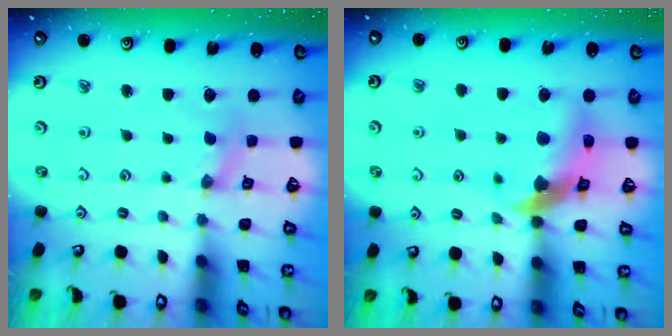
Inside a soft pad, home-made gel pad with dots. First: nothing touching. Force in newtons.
{"total": 12.9, "press": 12.8, "slide": 1.8}